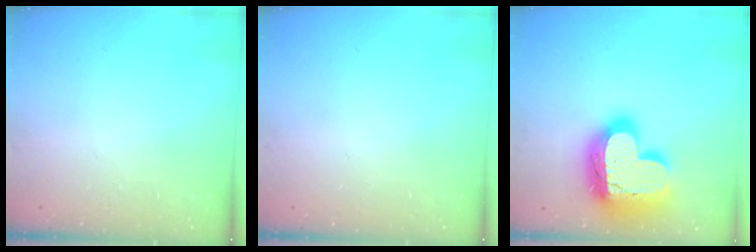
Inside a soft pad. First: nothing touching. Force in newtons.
{"total": 0.0}
{"total": 27.3, "press": 27.2, "slide": 2.0}